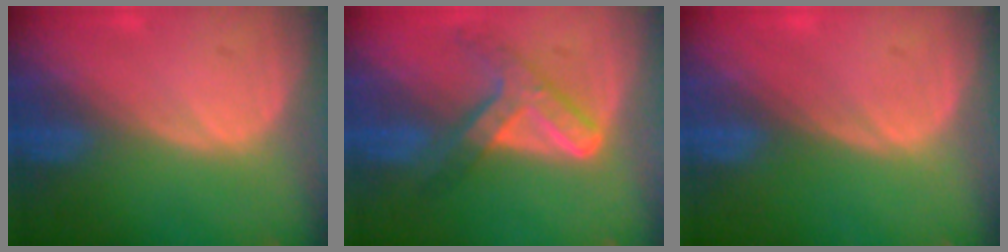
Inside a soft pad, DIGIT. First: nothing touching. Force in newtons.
{"total": 7.3, "press": 6.2, "slide": 3.8}
{"total": 0.0}